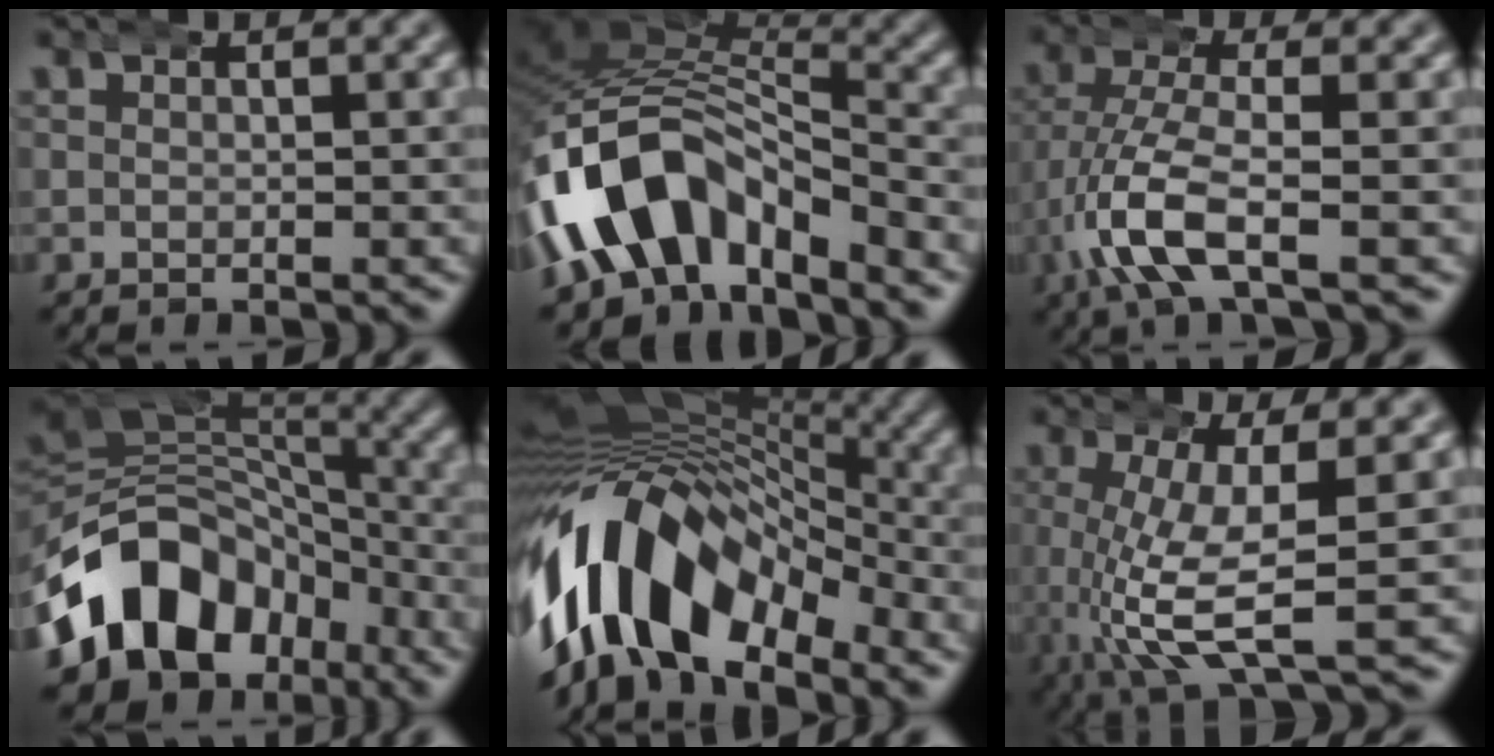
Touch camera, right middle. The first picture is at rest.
{"total": 11.4, "force": [-2.4, 7.8, 8.0], "torque": [-0.194, -0.029, -0.026]}
{"total": 5.6, "force": [-1.2, 2.1, 5.0], "torque": [-0.131, -0.022, -0.008]}
{"total": 14.7, "force": [-4.4, 11.2, 8.5], "torque": [-0.165, -0.034, -0.059]}
{"total": 18.2, "force": [-2.2, 12.4, 13.2], "torque": [-0.241, -0.006, -0.031]}
{"total": 8.1, "force": [-0.8, 2.6, 7.7], "torque": [-0.151, -0.026, 0.006]}